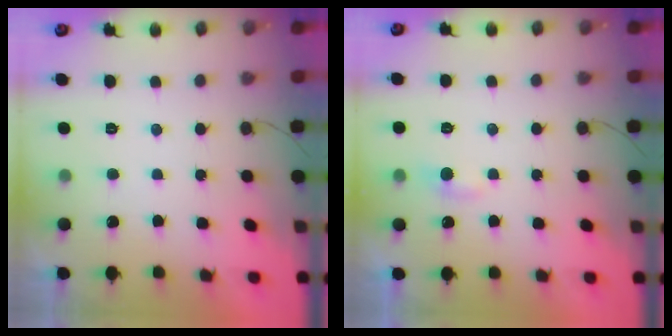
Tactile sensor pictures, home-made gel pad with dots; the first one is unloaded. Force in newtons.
{"total": 4.6, "press": 4.5, "slide": 0.5}